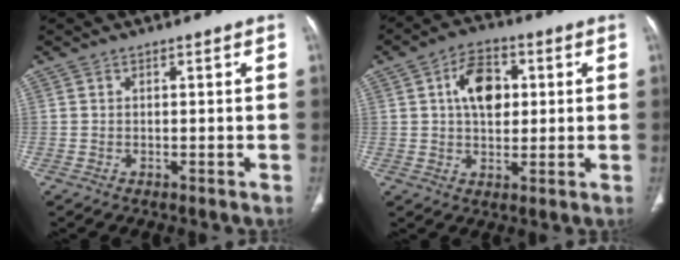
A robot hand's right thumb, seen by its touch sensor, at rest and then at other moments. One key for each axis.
{"total": 9.4, "fx": 2.2, "fy": 6.1, "fz": 6.8, "tx": -0.089, "ty": 0.004, "tz": 0.032}